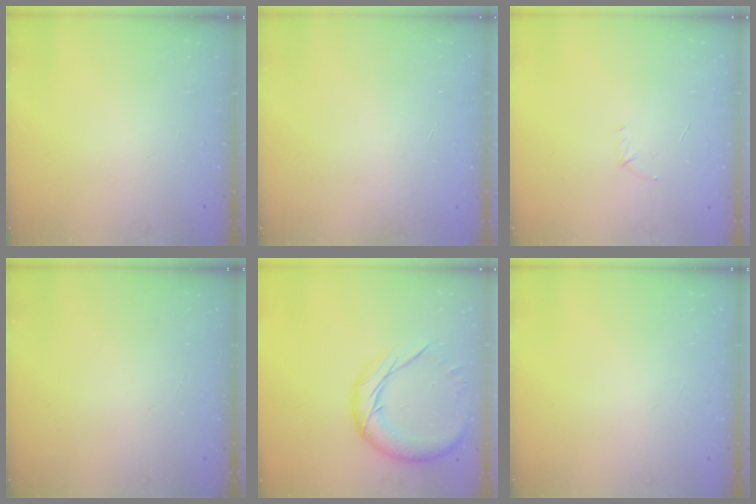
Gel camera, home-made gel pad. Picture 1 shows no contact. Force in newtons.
{"total": 0.5, "press": 0.5, "slide": 0.1}
{"total": 3.7, "press": 3.7, "slide": 0.7}
{"total": 0.0}
{"total": 15.2, "press": 15.1, "slide": 1.6}
{"total": 0.0}